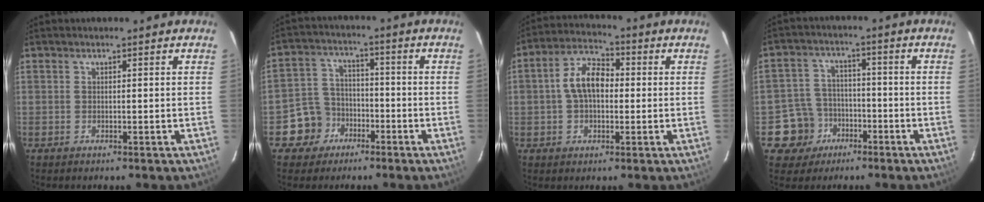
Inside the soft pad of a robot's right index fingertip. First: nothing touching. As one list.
[{"total": 7.7, "force": [-4.1, 6.5, 1.0], "torque": [-0.040, 0.033, -0.066]}, {"total": 8.4, "force": [0.1, 5.3, 6.6], "torque": [-0.127, 0.026, 0.001]}, {"total": 8.2, "force": [-4.0, 7.2, 0.5], "torque": [-0.036, 0.031, -0.059]}]